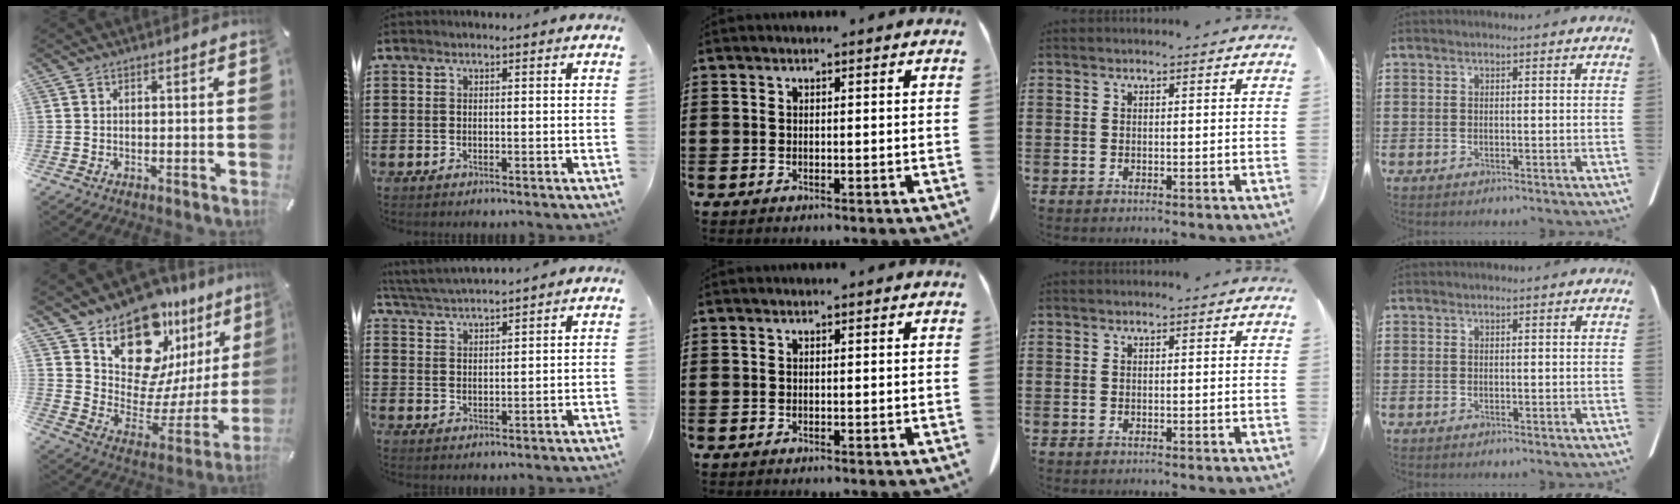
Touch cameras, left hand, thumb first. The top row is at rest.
{"thumb": {"total": 17.6, "force": [14.0, 8.6, 6.2], "torque": [-0.085, -0.142, 0.242]}, "index": {"total": 3.5, "force": [3.4, -0.3, 0.5], "torque": [-0.022, -0.012, 0.061]}}